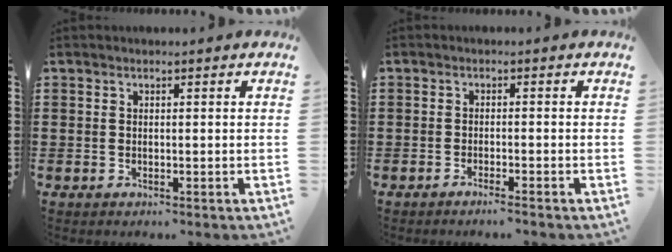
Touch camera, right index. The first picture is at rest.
{"total": 1.3, "force": [-1.2, -0.2, 0.5], "torque": [-0.009, 0.000, -0.022]}